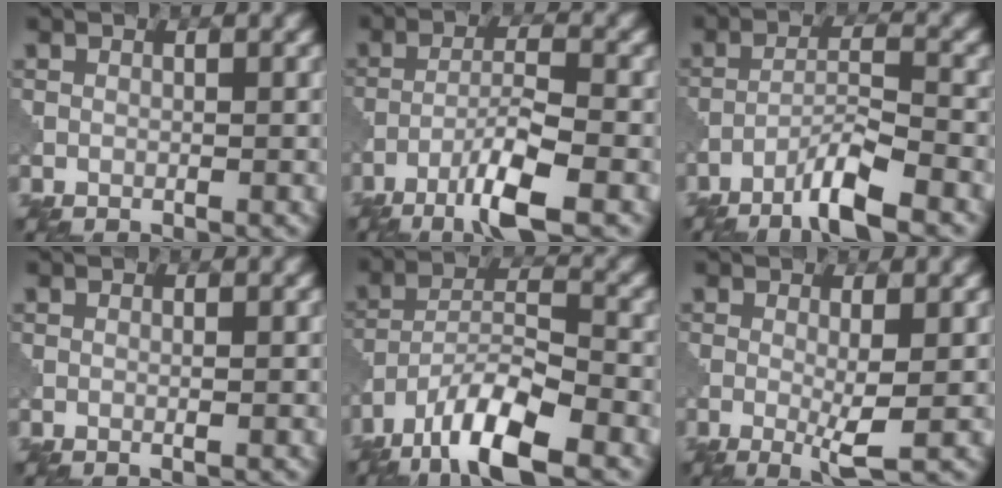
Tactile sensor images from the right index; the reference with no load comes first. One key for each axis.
{"total": 6.0, "fx": -3.6, "fy": 0.7, "fz": 4.8, "tx": -0.083, "ty": 0.005, "tz": -0.073}
{"total": 5.1, "fx": -3.6, "fy": 0.3, "fz": 3.6, "tx": -0.063, "ty": 0.007, "tz": -0.075}
{"total": 0.5, "fx": 0.0, "fy": 0.1, "fz": 0.5, "tx": -0.008, "ty": 0.000, "tz": -0.003}
{"total": 9.5, "fx": -6.4, "fy": 2.6, "fz": 6.5, "tx": -0.110, "ty": 0.002, "tz": -0.126}
{"total": 2.9, "fx": -0.3, "fy": 0.3, "fz": 2.9, "tx": -0.056, "ty": -0.011, "tz": -0.005}